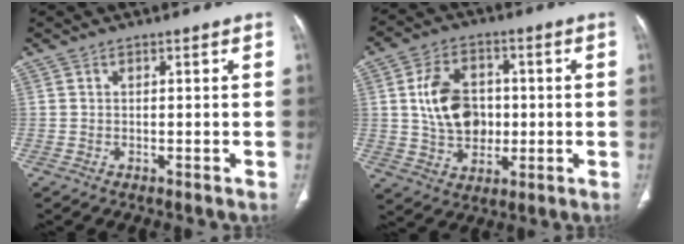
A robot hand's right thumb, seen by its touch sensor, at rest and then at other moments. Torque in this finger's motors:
{"motor_torque": [-0.39, 0.74, 0.76, 0.52, 0.11]}